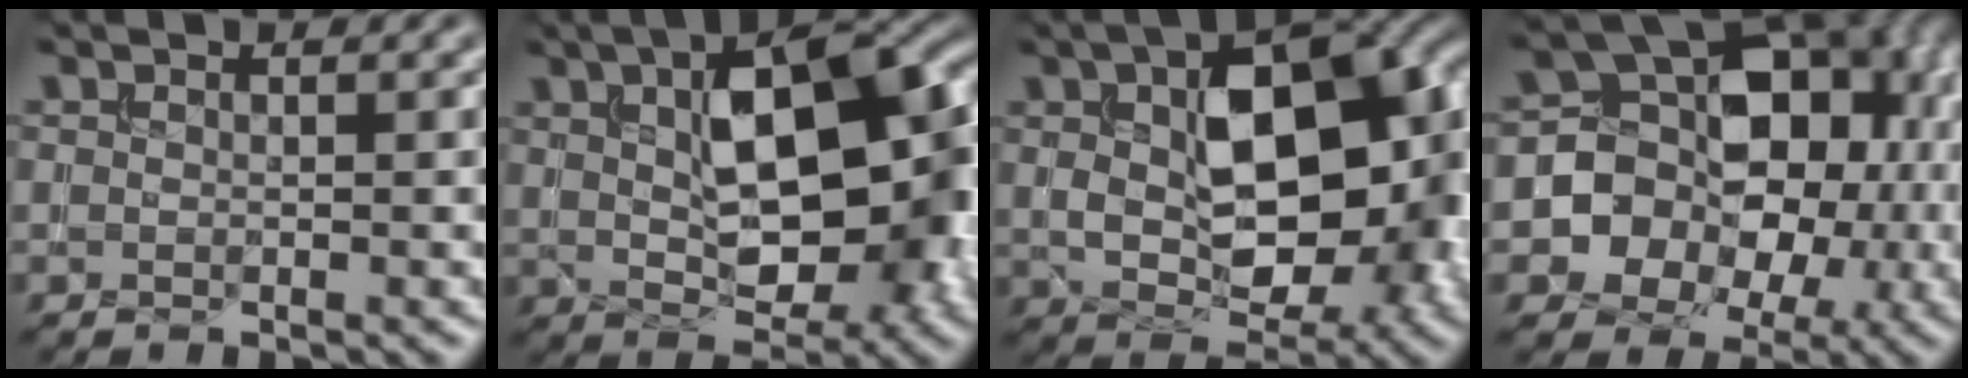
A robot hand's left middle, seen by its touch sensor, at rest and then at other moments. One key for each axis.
{"total": 11.5, "fx": 1.8, "fy": 5.6, "fz": 9.8, "tx": -0.137, "ty": 0.007, "tz": 0.028}
{"total": 12.3, "fx": 1.5, "fy": 7.0, "fz": 10.0, "tx": -0.141, "ty": 0.001, "tz": 0.031}
{"total": 10.4, "fx": -1.2, "fy": 8.3, "fz": 6.2, "tx": -0.081, "ty": -0.003, "tz": -0.029}